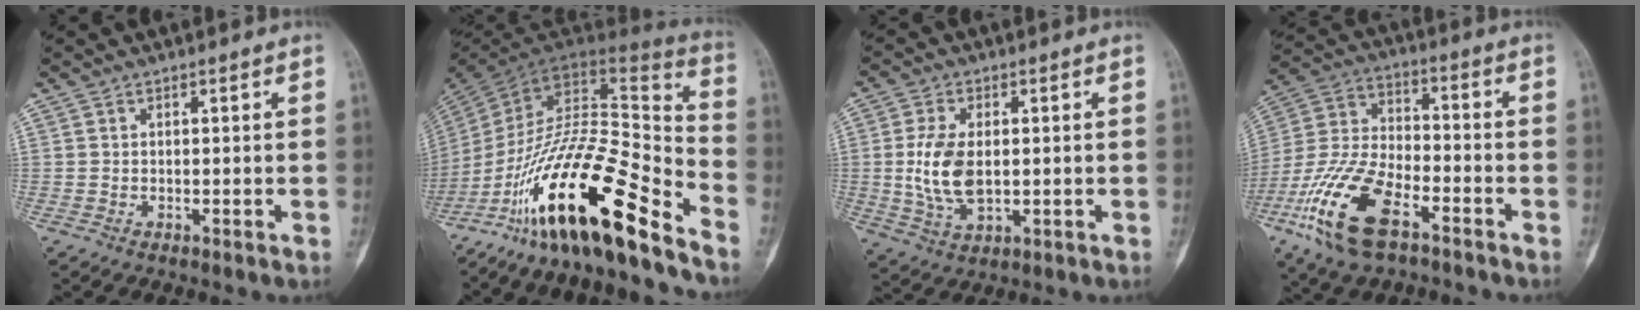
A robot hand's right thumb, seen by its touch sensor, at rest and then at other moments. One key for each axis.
{"total": 27.2, "fx": -17.9, "fy": 6.5, "fz": 19.5, "tx": -0.322, "ty": 0.082, "tz": -0.304}
{"total": 10.0, "fx": 0.2, "fy": 5.6, "fz": 8.3, "tx": -0.168, "ty": -0.007, "tz": 0.010}
{"total": 18.2, "fx": -9.3, "fy": 8.4, "fz": 13.2, "tx": -0.274, "ty": 0.037, "tz": -0.179}